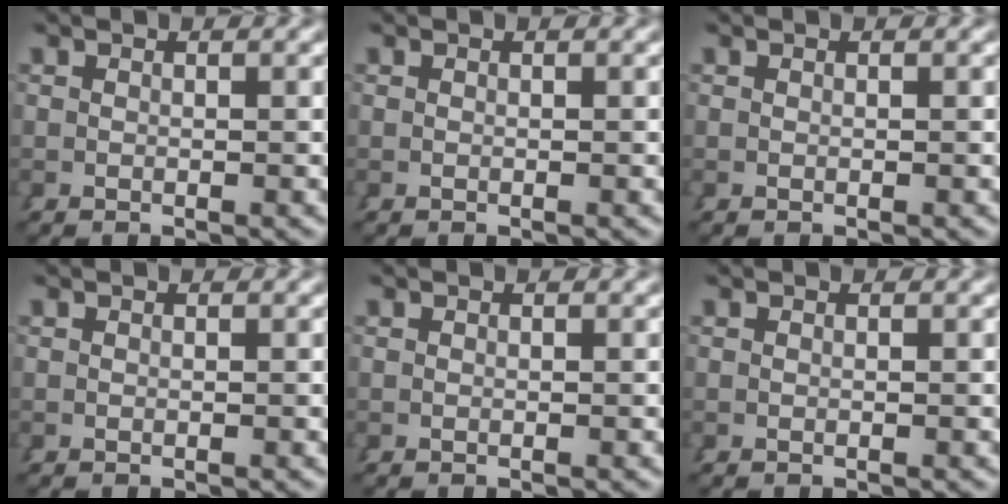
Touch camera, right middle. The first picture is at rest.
{"total": 0.0}
{"total": 0.0}
{"total": 0.0}
{"total": 0.0}
{"total": 0.0}